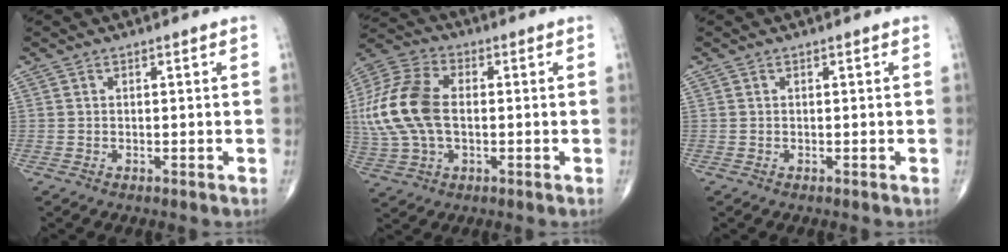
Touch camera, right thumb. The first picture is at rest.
{"total": 16.9, "force": [0.3, 10.3, 13.5], "torque": [-0.308, 0.017, 0.004]}
{"total": 0.0}